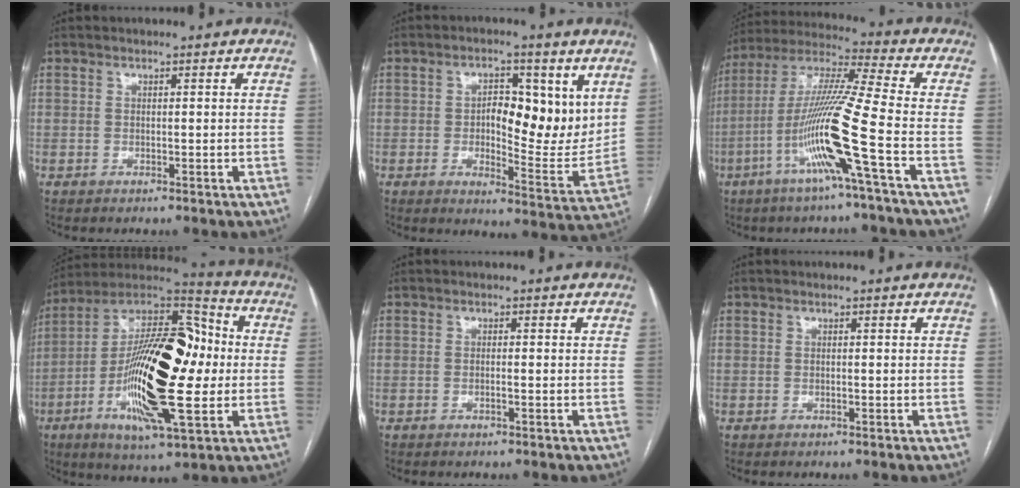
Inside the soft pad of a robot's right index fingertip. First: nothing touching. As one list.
[{"total": 11.5, "force": [2.7, 4.8, 10.1], "torque": [-0.129, 0.002, 0.043]}, {"total": 15.4, "force": [-5.6, -2.0, 14.2], "torque": [-0.282, -0.010, -0.115]}, {"total": 25.0, "force": [-2.4, 7.2, 23.9], "torque": [-0.436, 0.015, -0.042]}, {"total": 0.7, "force": [-0.3, 0.0, 0.6], "torque": [-0.011, 0.001, -0.004]}, {"total": 0.0}]